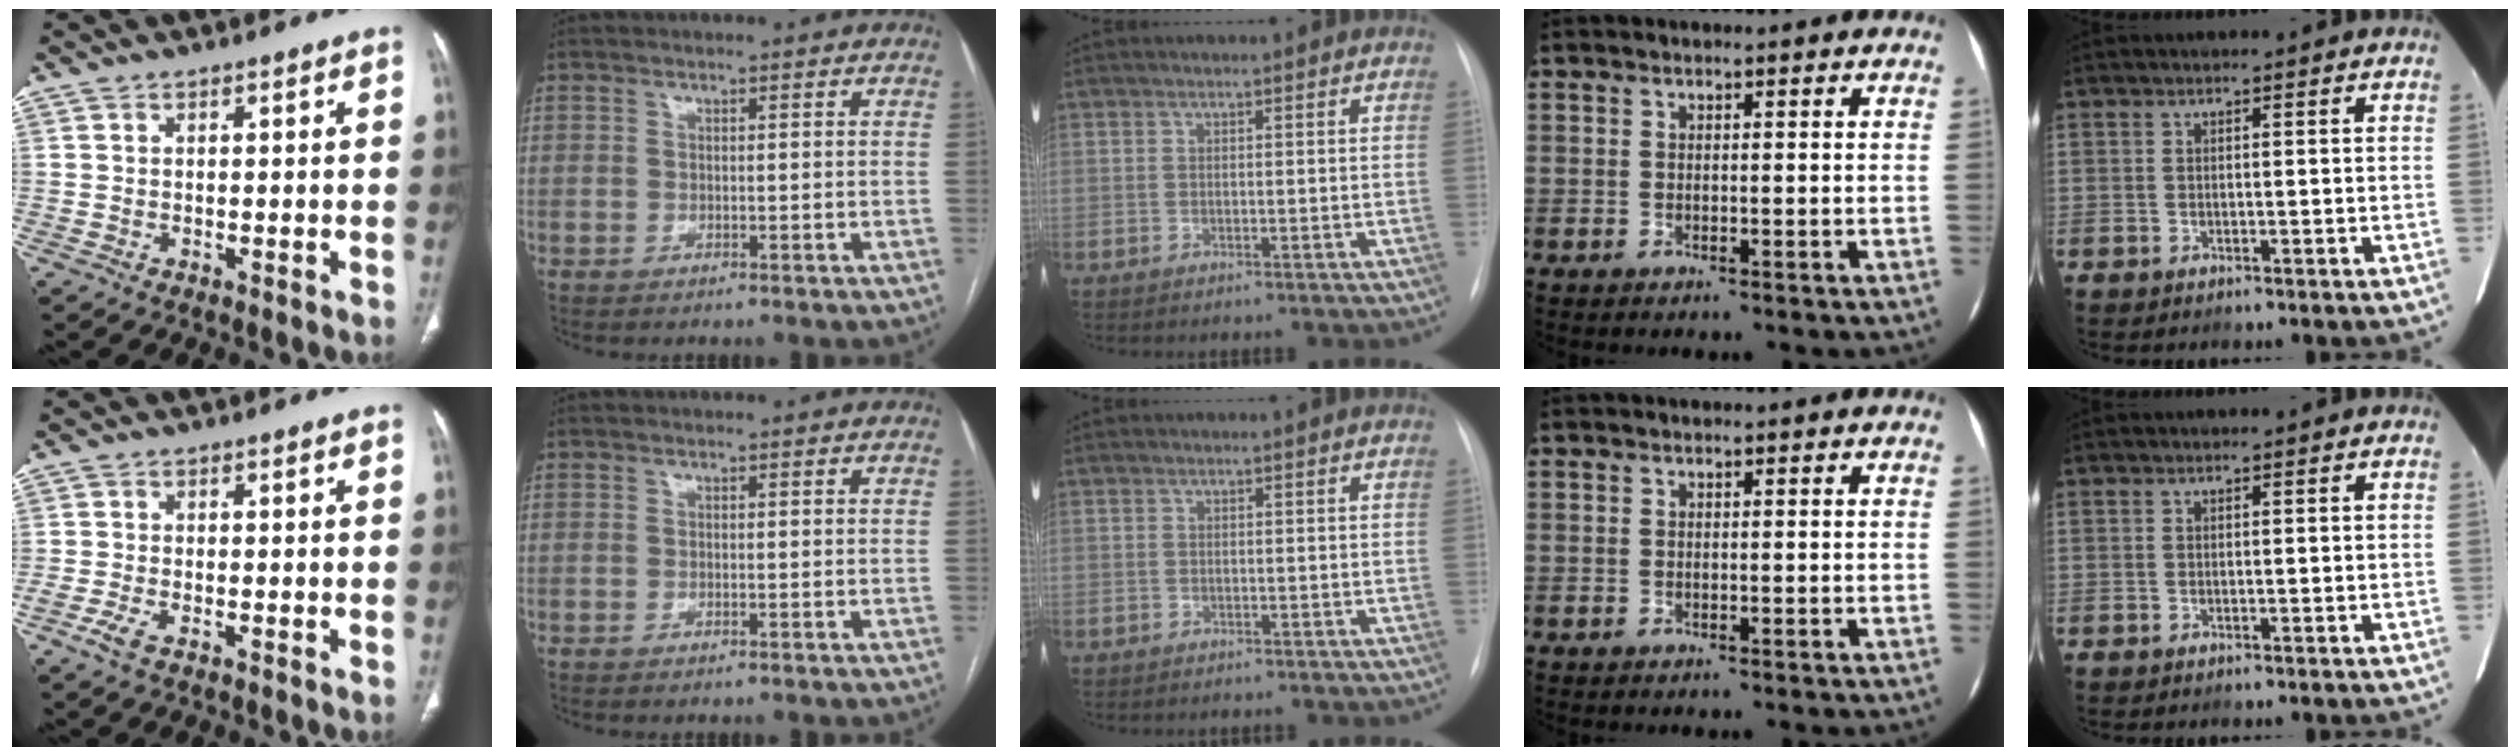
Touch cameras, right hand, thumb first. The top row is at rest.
{"thumb": {"total": 2.9, "force": [-1.7, 1.1, 2.1], "torque": [-0.055, 0.001, -0.037]}, "middle": {"total": 2.1, "force": [-1.7, 1.1, 0.5], "torque": [-0.012, 0.002, -0.020]}}